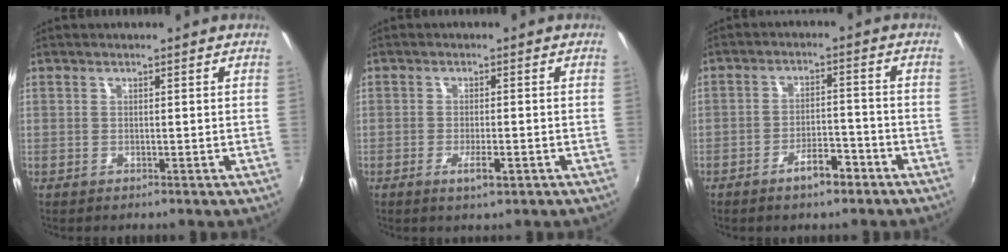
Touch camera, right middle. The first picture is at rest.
{"total": 3.2, "force": [-1.6, 0.7, 2.6], "torque": [-0.051, -0.008, -0.028]}
{"total": 5.6, "force": [-3.9, 2.1, 3.4], "torque": [-0.064, 0.003, -0.054]}